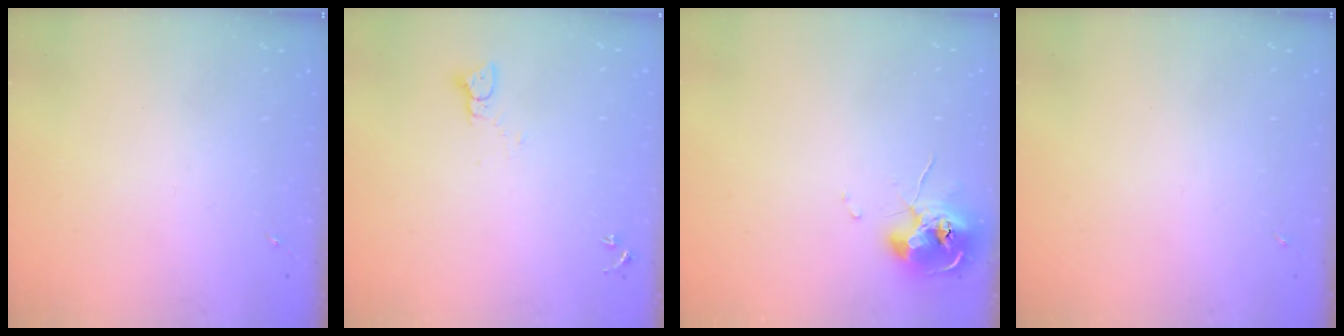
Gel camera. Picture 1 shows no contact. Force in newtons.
{"total": 2.1, "press": 2.1, "slide": 0.2}
{"total": 10.1, "press": 9.9, "slide": 1.5}
{"total": 0.0}